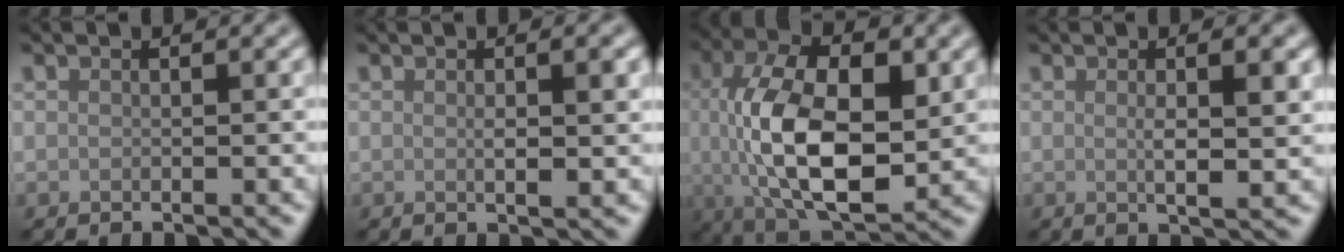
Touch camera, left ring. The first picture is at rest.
{"total": 2.2, "force": [0.3, 0.4, 2.1], "torque": [-0.033, -0.001, 0.003]}
{"total": 12.0, "force": [0.1, 6.5, 10.1], "torque": [-0.190, -0.009, 0.009]}
{"total": 3.3, "force": [0.4, 0.7, 3.1], "torque": [-0.050, -0.003, 0.006]}